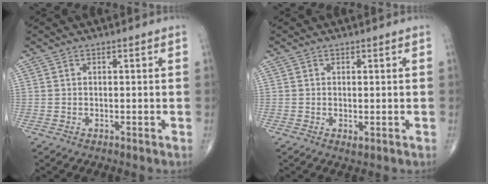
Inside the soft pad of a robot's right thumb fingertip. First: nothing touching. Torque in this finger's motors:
{"motor_torque": [-0.07, 0.11, 0.14, 0.17, -0.01]}